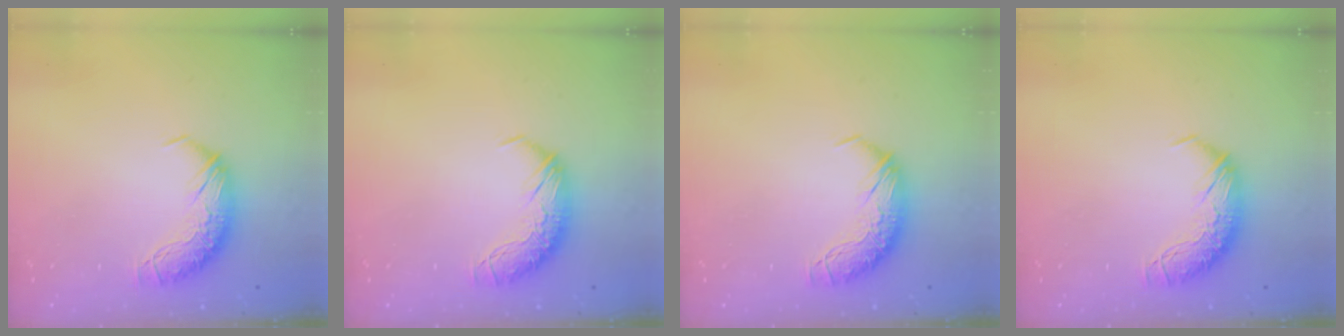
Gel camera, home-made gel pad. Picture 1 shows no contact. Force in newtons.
{"total": 0.0}
{"total": 0.0}
{"total": 0.0}